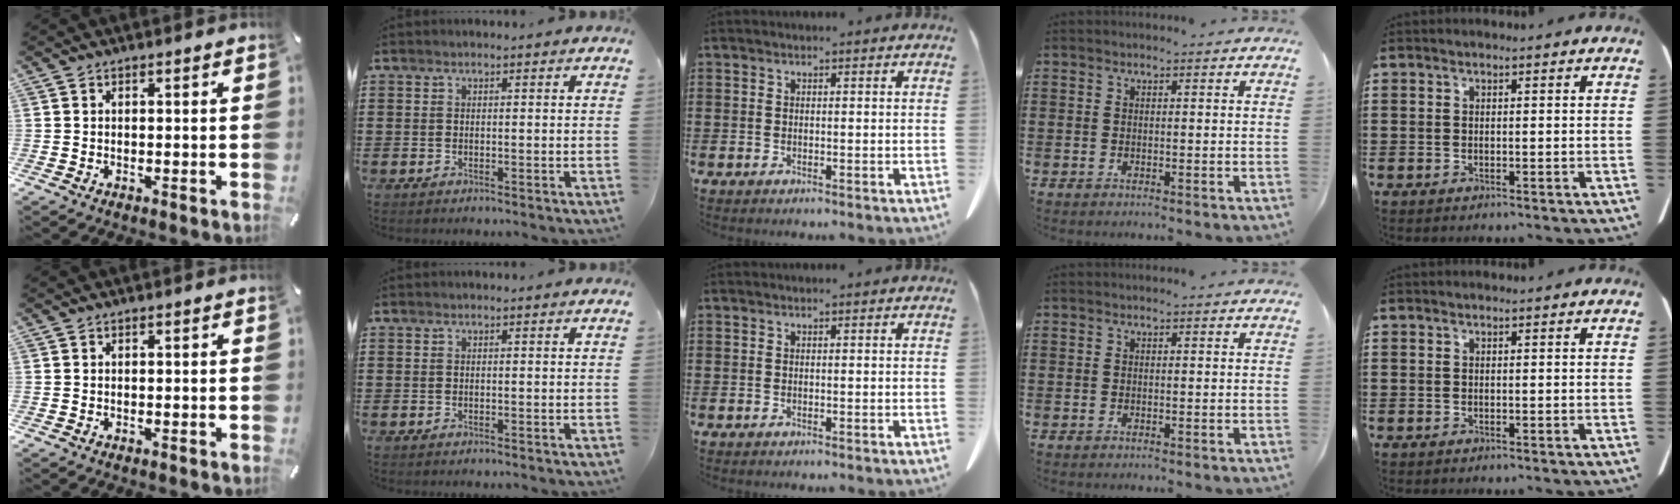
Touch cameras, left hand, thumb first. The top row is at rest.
{}